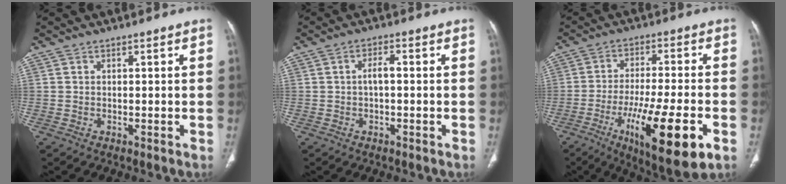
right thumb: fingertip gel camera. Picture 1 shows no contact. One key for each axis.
{"total": 2.4, "fx": -0.1, "fy": 1.0, "fz": 2.2, "tx": -0.042, "ty": 0.011, "tz": -0.003}
{"total": 18.2, "fx": -7.0, "fy": 4.4, "fz": 16.2, "tx": -0.278, "ty": 0.004, "tz": -0.102}